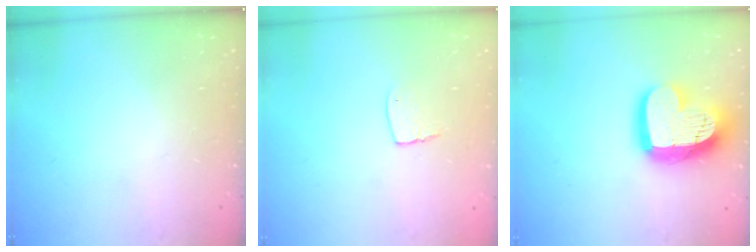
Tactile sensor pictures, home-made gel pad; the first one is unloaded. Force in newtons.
{"total": 5.6, "press": 5.6, "slide": 0.4}
{"total": 18.7, "press": 18.6, "slide": 1.5}